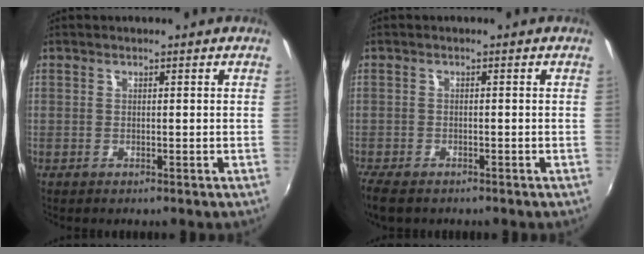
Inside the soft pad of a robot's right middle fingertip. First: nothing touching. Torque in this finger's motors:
{"motor_torque": [0.67, -0.69, 0.05, 0.07]}